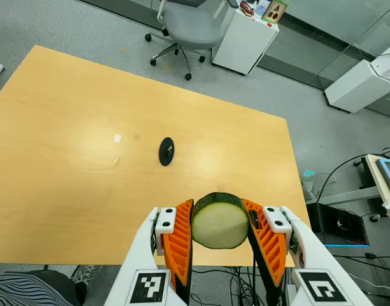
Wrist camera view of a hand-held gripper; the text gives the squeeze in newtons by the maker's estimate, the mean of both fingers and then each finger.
{"total": 12.4, "left": 10.9, "right": 13.8}